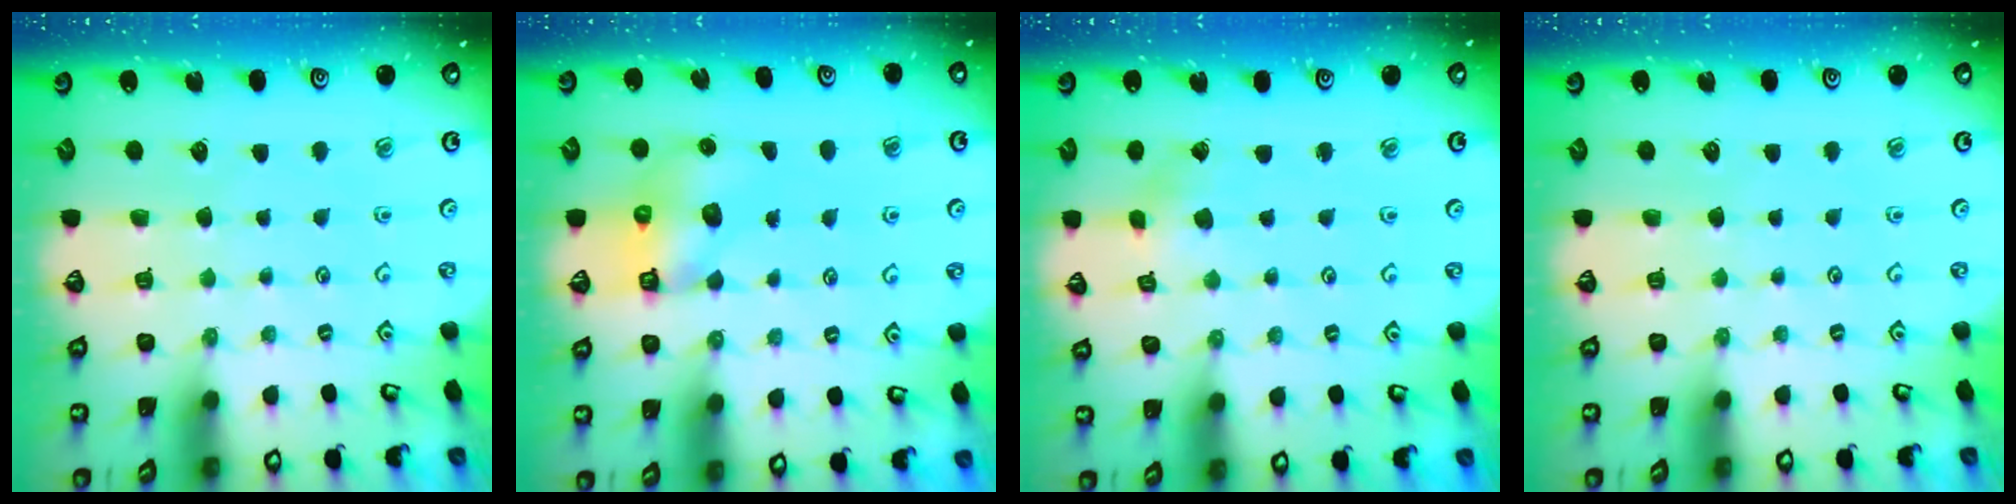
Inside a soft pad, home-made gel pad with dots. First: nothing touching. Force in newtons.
{"total": 6.4, "press": 6.4, "slide": 0.9}
{"total": 2.5, "press": 2.4, "slide": 0.3}
{"total": 0.0}